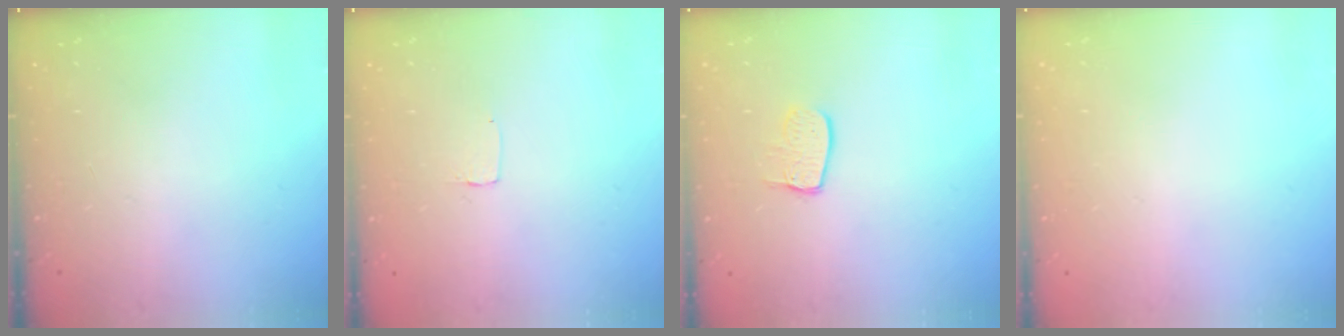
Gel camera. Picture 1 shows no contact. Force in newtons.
{"total": 2.6, "press": 2.6, "slide": 0.2}
{"total": 7.5, "press": 7.5, "slide": 0.6}
{"total": 0.0}